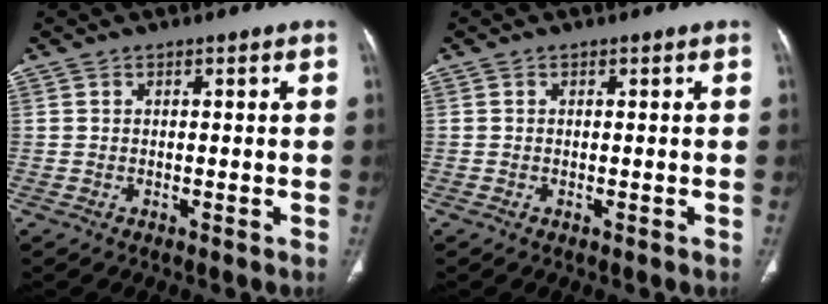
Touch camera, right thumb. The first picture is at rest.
{"total": 0.0}